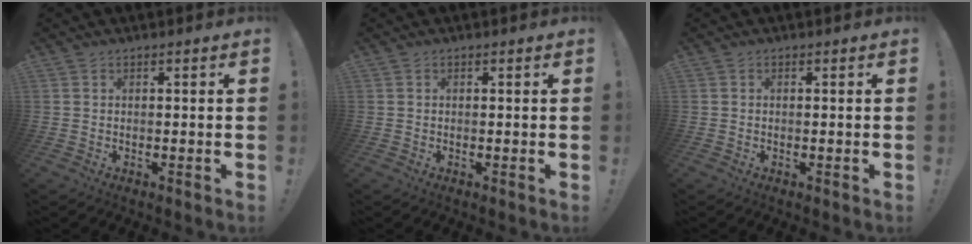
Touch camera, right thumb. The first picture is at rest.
{"total": 0.0}
{"total": 0.0}